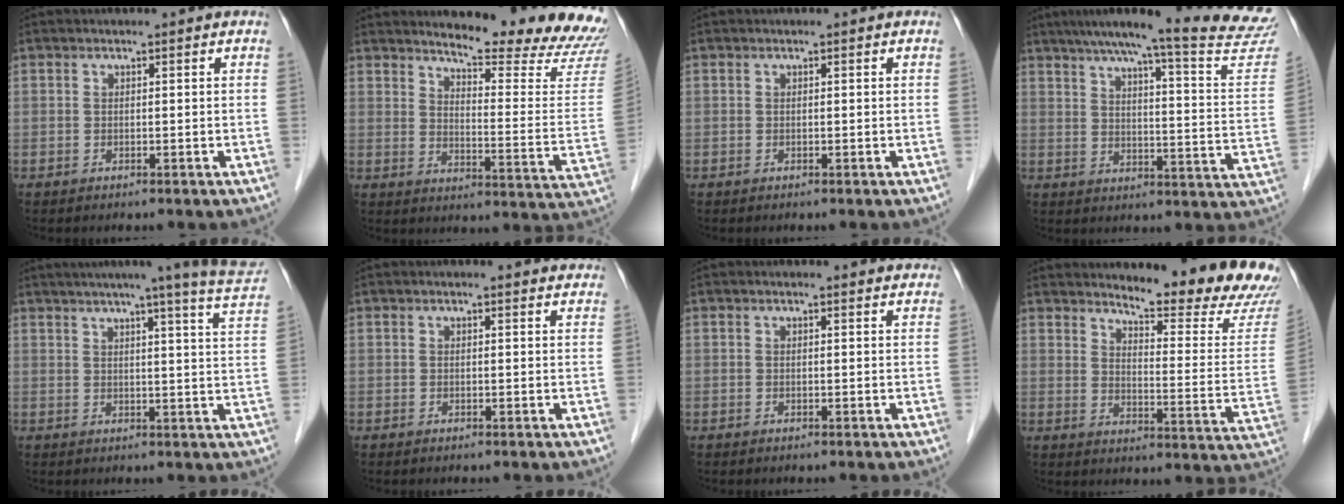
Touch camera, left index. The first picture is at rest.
{"total": 19.5, "force": [18.2, 1.0, 6.9], "torque": [-0.092, -0.109, 0.213]}
{"total": 0.0}
{"total": 23.9, "force": [21.6, 0.1, 10.2], "torque": [-0.144, -0.070, 0.259]}
{"total": 15.6, "force": [13.2, -1.5, 8.3], "torque": [-0.118, -0.029, 0.146]}
{"total": 3.4, "force": [3.2, 0.6, 0.9], "torque": [-0.012, 0.004, 0.023]}
{"total": 2.7, "force": [2.6, 0.5, 0.6], "torque": [-0.013, 0.004, 0.018]}
{"total": 17.1, "force": [15.9, 0.7, 6.2], "torque": [-0.086, -0.105, 0.187]}